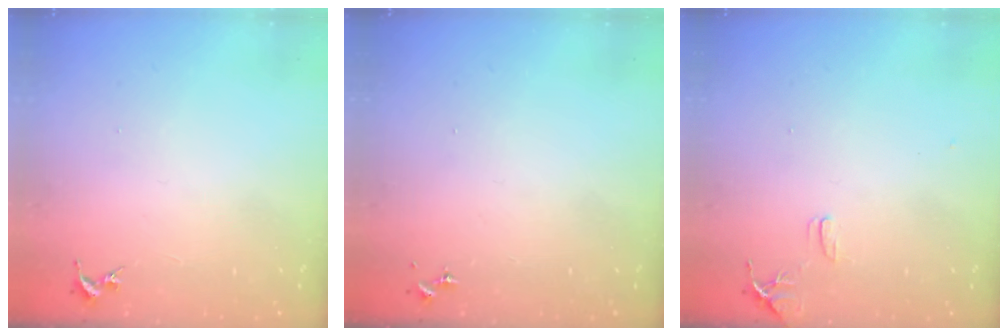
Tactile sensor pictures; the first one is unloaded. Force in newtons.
{"total": 0.0}
{"total": 7.7, "press": 7.7, "slide": 0.7}